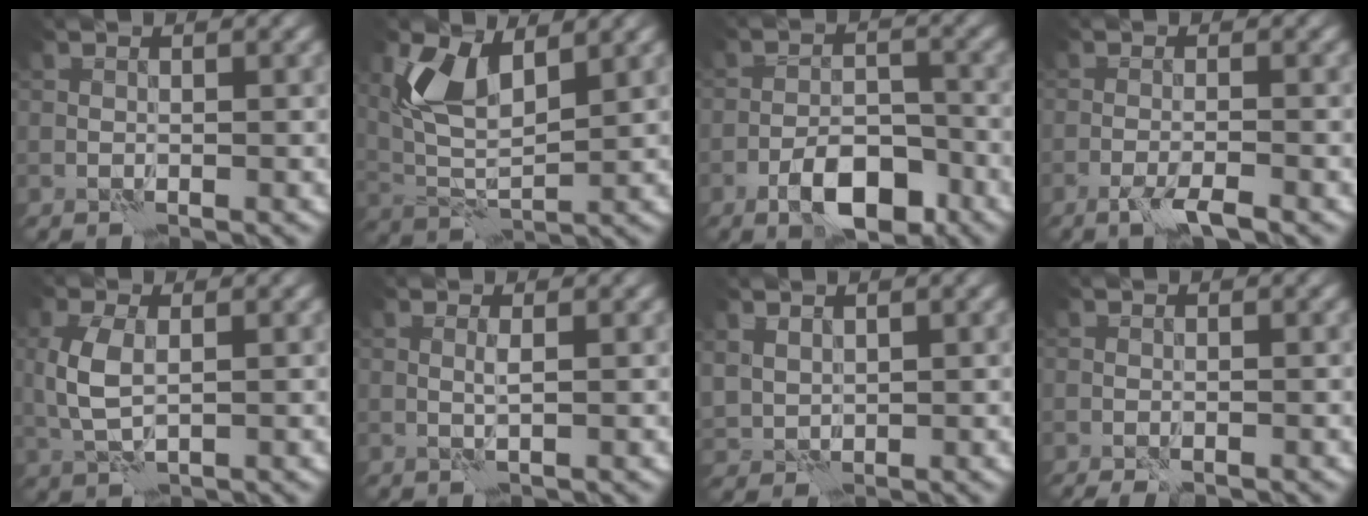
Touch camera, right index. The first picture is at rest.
{"total": 5.7, "force": [2.7, 2.6, 4.3], "torque": [-0.100, -0.003, 0.051]}
{"total": 6.0, "force": [-3.7, 2.5, 4.1], "torque": [-0.062, 0.006, -0.066]}
{"total": 2.5, "force": [-1.7, 0.1, 1.8], "torque": [-0.038, -0.001, -0.038]}
{"total": 3.7, "force": [0.3, 1.9, 3.2], "torque": [-0.083, 0.002, 0.008]}
{"total": 0.8, "force": [0.3, -0.2, 0.7], "torque": [-0.020, 0.000, 0.003]}
{"total": 1.8, "force": [1.2, 1.1, 0.6], "torque": [-0.022, -0.002, 0.027]}
{"total": 1.5, "force": [-1.1, 0.3, 0.9], "torque": [-0.024, 0.001, -0.017]}